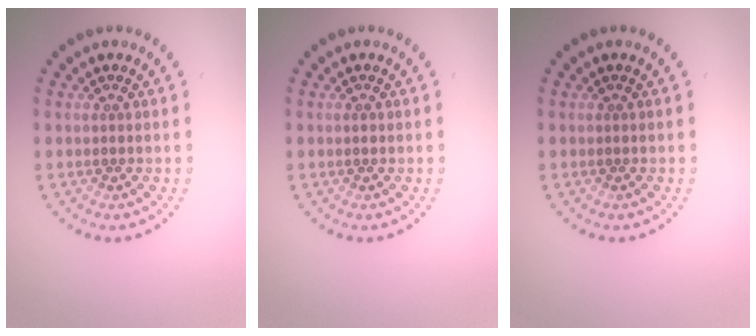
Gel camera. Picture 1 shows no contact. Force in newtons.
{"total": 0.6, "press": 0.6, "slide": 0.1}
{"total": 0.0}